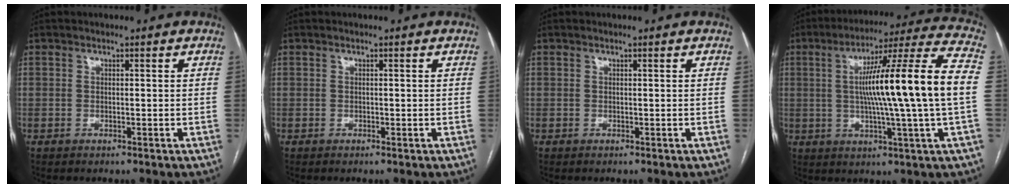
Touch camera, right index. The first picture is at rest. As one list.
[{"total": 0.0}, {"total": 0.0}, {"total": 19.5, "force": [0.7, -1.5, 19.4], "torque": [-0.297, 0.011, -0.001]}]